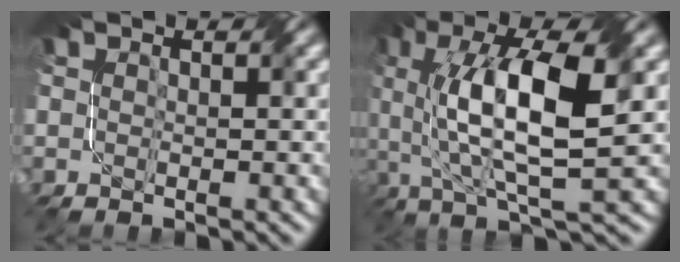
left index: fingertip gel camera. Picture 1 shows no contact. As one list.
[{"total": 11.0, "force": [1.1, 3.5, 10.4], "torque": [-0.180, 0.009, 0.025]}]